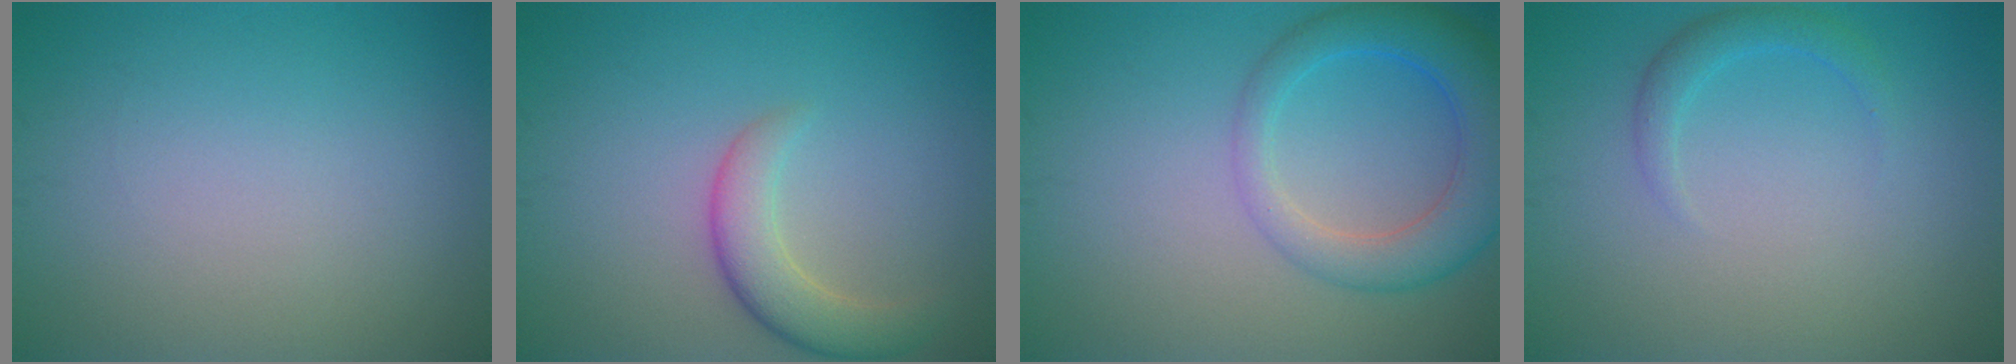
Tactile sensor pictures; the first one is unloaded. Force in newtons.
{"total": 3.7, "press": 3.6, "slide": 0.3}
{"total": 5.5, "press": 5.5, "slide": 0.3}
{"total": 1.7, "press": 1.7, "slide": 0.2}